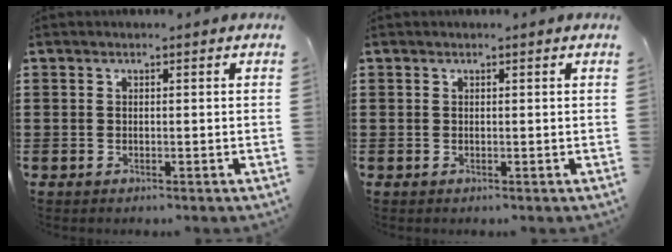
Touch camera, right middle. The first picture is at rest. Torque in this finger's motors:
{"motor_torque": [0.14, -0.18, 0.05, 0.02]}